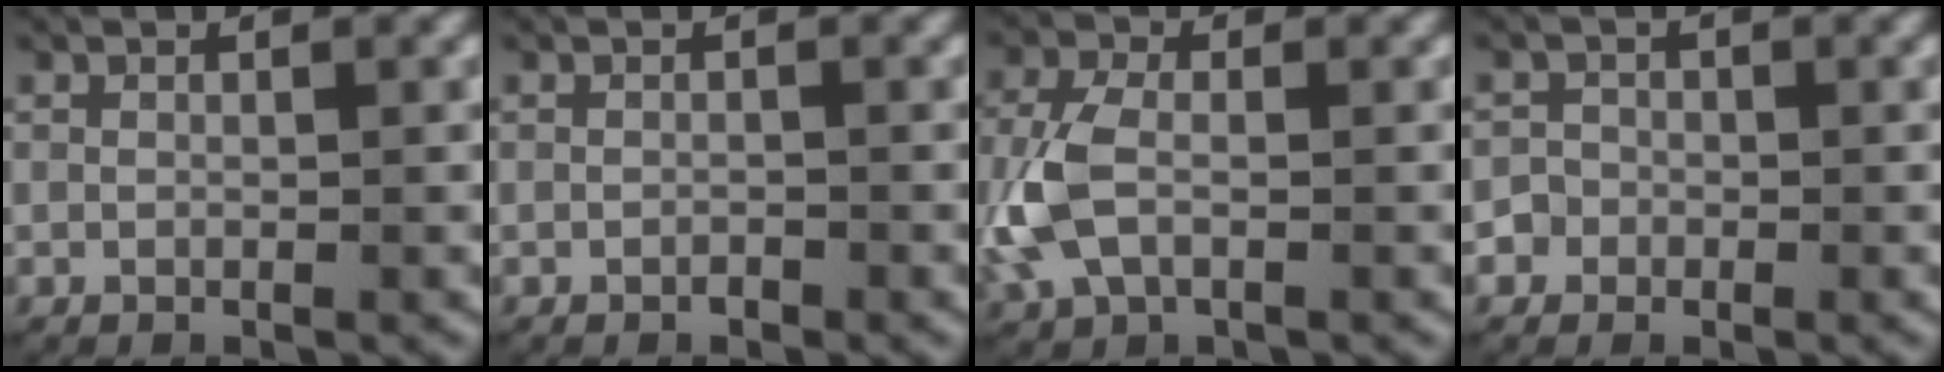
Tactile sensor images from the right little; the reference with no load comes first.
{"total": 0.6, "force": [-0.5, 0.3, 0.0], "torque": [-0.003, -0.003, -0.006]}
{"total": 4.5, "force": [-0.4, 3.1, 3.3], "torque": [-0.095, -0.005, -0.001]}
{"total": 4.1, "force": [-1.1, 3.9, 0.7], "torque": [-0.027, -0.002, -0.030]}